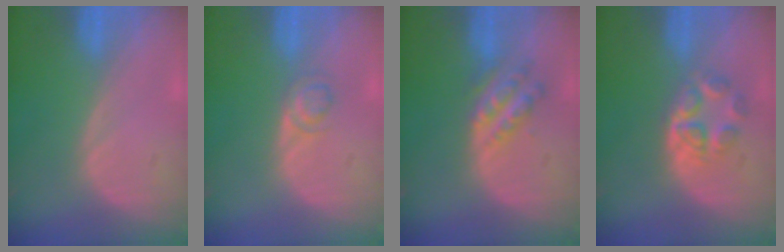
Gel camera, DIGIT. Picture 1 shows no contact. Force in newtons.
{"total": 2.7, "press": 2.7, "slide": 0.2}
{"total": 5.7, "press": 5.0, "slide": 2.6}
{"total": 5.2, "press": 4.8, "slide": 2.0}